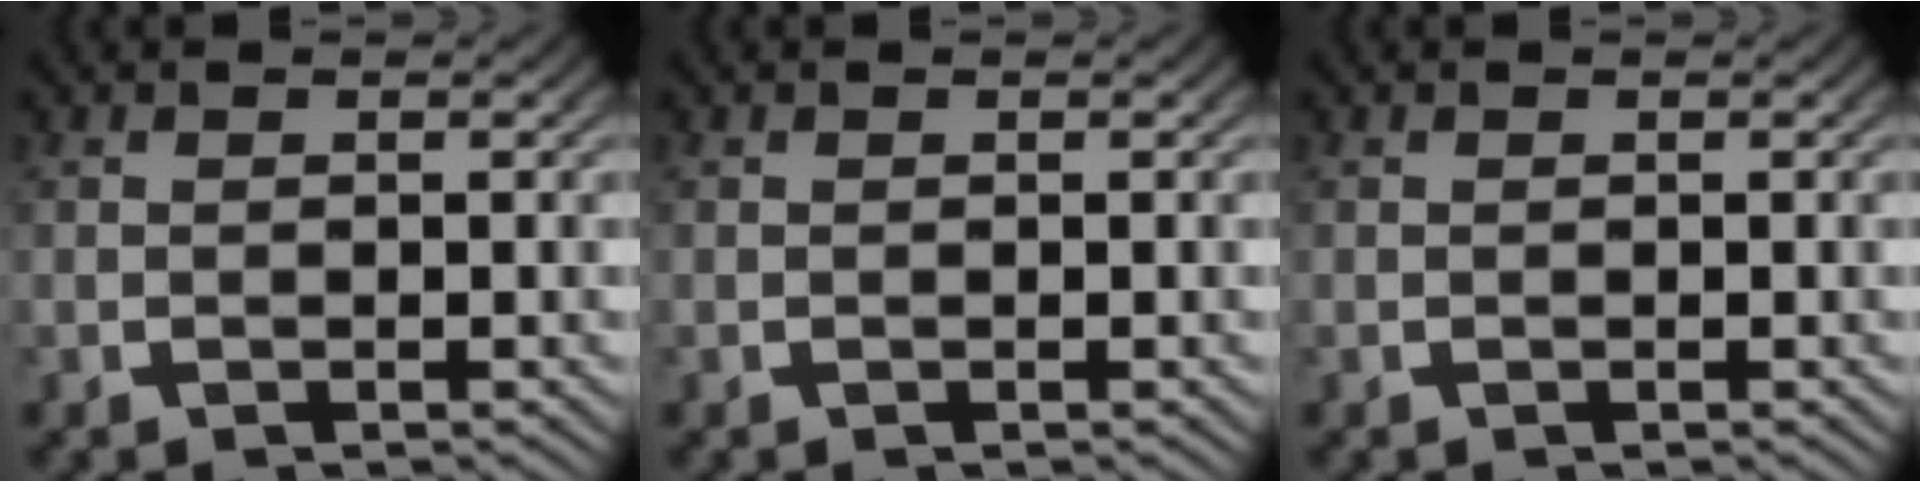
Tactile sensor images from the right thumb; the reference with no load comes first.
{"total": 0.0}
{"total": 0.0}